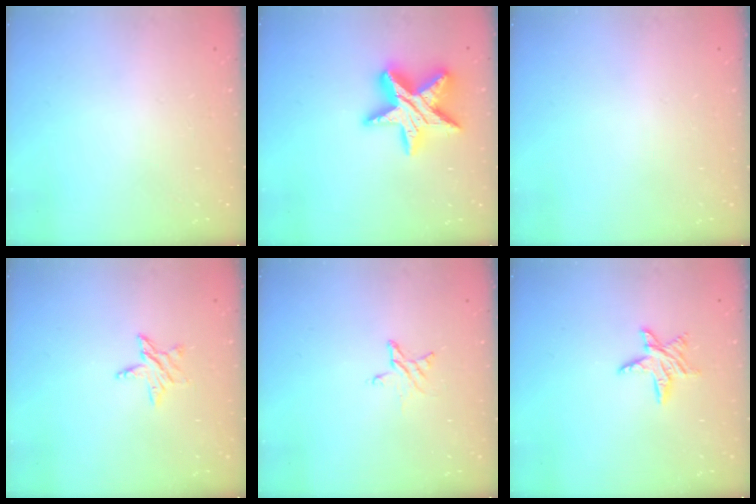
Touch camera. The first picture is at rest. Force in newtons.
{"total": 17.2, "press": 17.2, "slide": 1.5}
{"total": 0.0}
{"total": 5.8, "press": 5.8, "slide": 0.4}
{"total": 4.1, "press": 4.1, "slide": 0.4}
{"total": 6.7, "press": 6.7, "slide": 0.3}